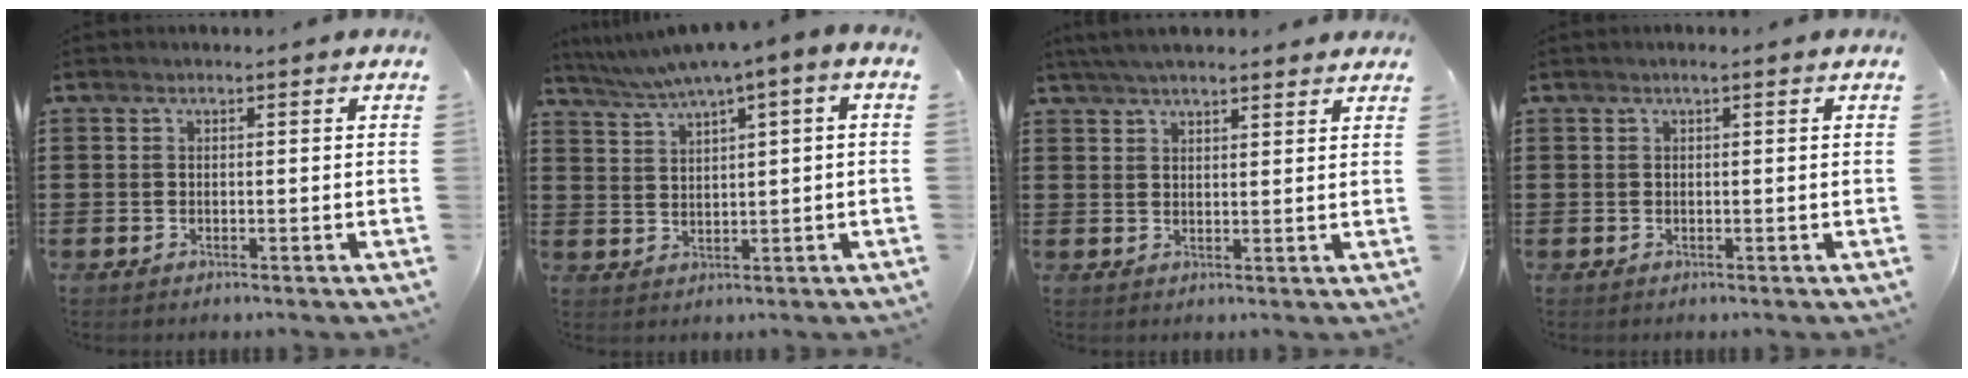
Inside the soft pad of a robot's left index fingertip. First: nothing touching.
{"total": 3.7, "force": [2.3, 0.2, 2.9], "torque": [-0.062, -0.014, 0.034]}
{"total": 3.8, "force": [3.5, 0.4, 1.6], "torque": [-0.039, 0.001, 0.064]}
{"total": 0.6, "force": [0.2, 0.0, 0.6], "torque": [-0.010, -0.001, 0.004]}